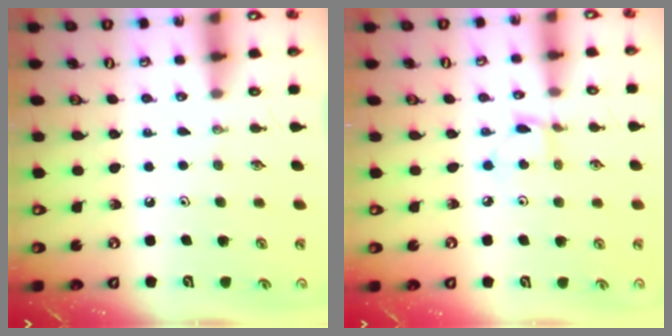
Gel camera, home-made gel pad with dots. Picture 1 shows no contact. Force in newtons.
{"total": 2.8, "press": 2.8, "slide": 0.3}